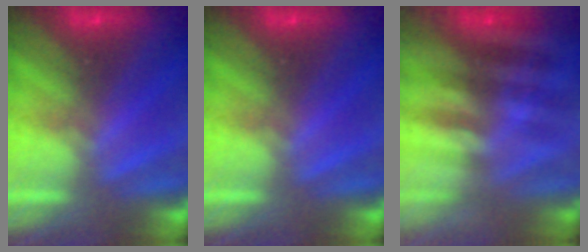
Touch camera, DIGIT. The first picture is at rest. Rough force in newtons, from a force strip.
{"total": 0.0}
{"total": 2.4}